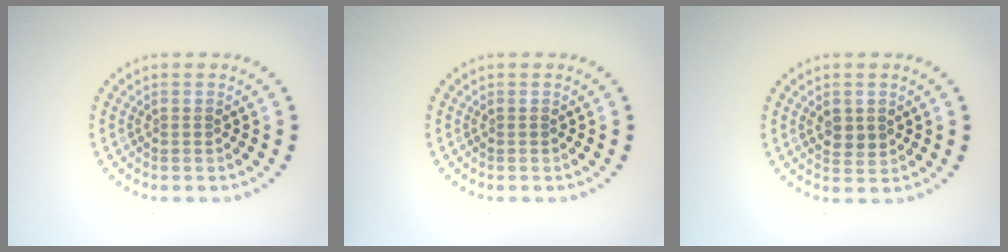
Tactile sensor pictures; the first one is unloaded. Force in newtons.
{"total": 0.0}
{"total": 1.9, "press": 1.8, "slide": 0.3}